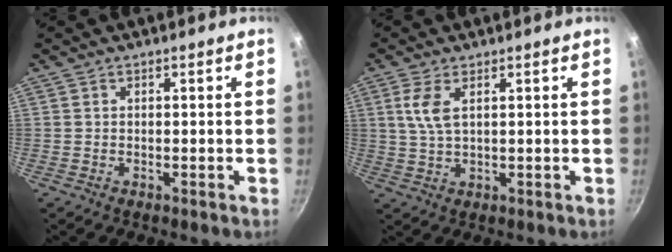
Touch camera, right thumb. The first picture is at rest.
{"total": 4.9, "force": [1.7, 2.1, 4.1], "torque": [-0.087, -0.006, 0.036]}